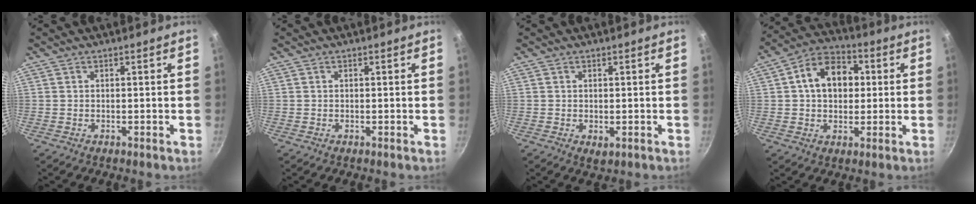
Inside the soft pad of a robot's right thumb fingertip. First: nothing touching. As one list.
[{"total": 0.0}, {"total": 1.4, "force": [-0.2, 0.9, 1.1], "torque": [-0.016, -0.004, 0.000]}, {"total": 12.1, "force": [1.9, 8.8, 8.0], "torque": [-0.089, 0.019, 0.015]}]